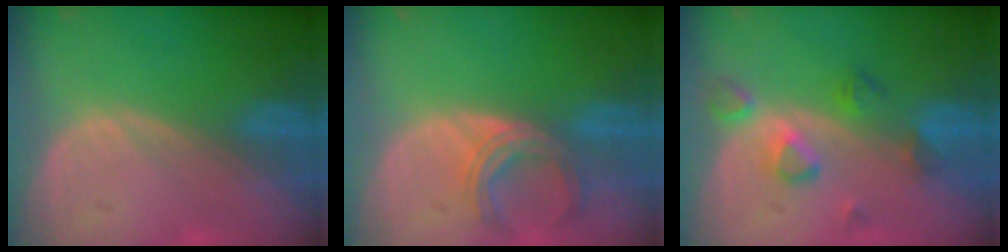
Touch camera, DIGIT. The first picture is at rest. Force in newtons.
{"total": 4.9, "press": 4.9, "slide": 0.7}
{"total": 5.1, "press": 5.1, "slide": 0.7}